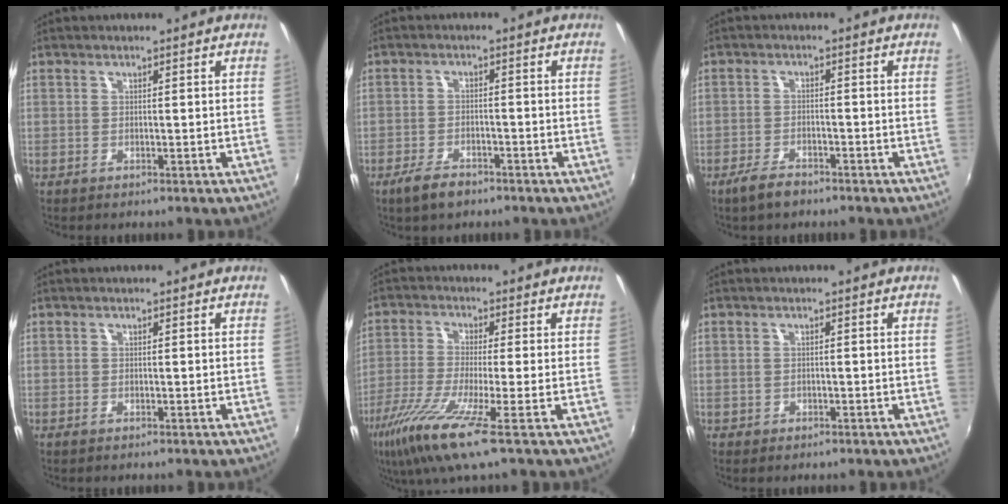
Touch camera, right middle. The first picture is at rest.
{"total": 5.1, "force": [-3.8, 2.1, 2.7], "torque": [-0.072, -0.007, -0.069]}
{"total": 4.3, "force": [-3.4, 1.5, 2.1], "torque": [-0.060, -0.005, -0.064]}
{"total": 0.0}
{"total": 10.9, "force": [-6.0, 0.3, 9.1], "torque": [-0.208, -0.034, -0.118]}
{"total": 1.1, "force": [-0.6, 0.9, 0.2], "torque": [-0.007, -0.002, -0.007]}